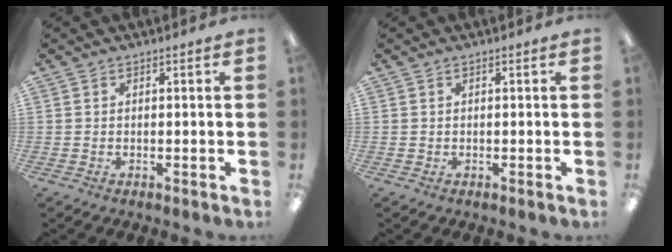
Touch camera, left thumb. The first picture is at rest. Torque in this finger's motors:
{"motor_torque": [-0.08, 0.08, -0.04, 0.19, 0.00]}